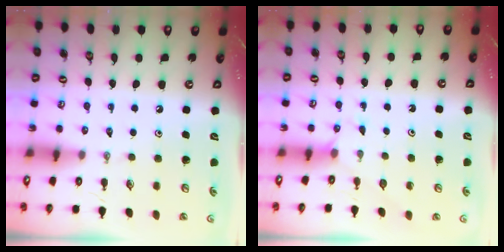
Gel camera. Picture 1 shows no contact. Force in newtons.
{"total": 3.0, "press": 2.9, "slide": 0.4}